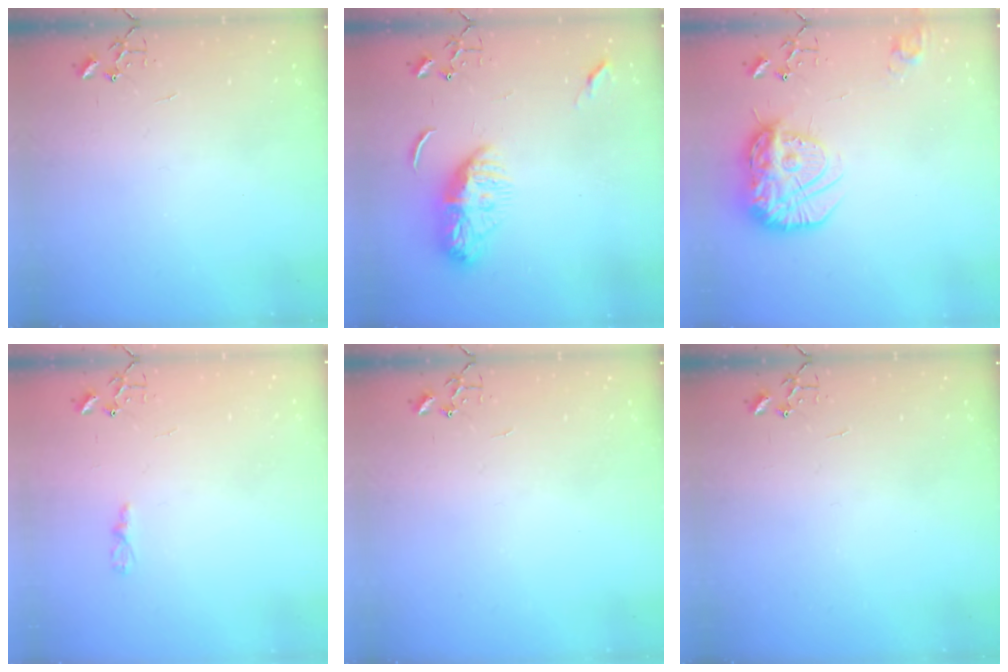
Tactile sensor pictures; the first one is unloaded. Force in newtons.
{"total": 12.5, "press": 12.5, "slide": 1.1}
{"total": 19.1, "press": 19.1, "slide": 1.1}
{"total": 3.2, "press": 3.1, "slide": 0.4}
{"total": 0.0}
{"total": 0.0}